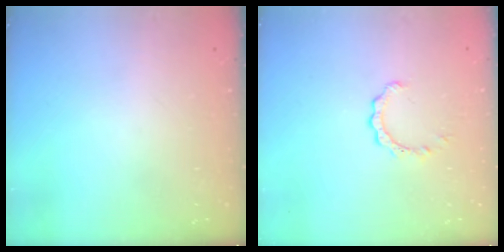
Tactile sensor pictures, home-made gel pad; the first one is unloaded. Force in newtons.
{"total": 2.4, "press": 2.3, "slide": 0.3}